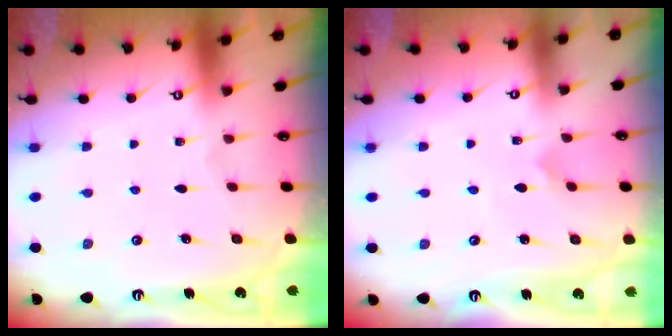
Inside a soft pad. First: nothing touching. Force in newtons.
{"total": 1.0, "press": 1.0, "slide": 0.1}